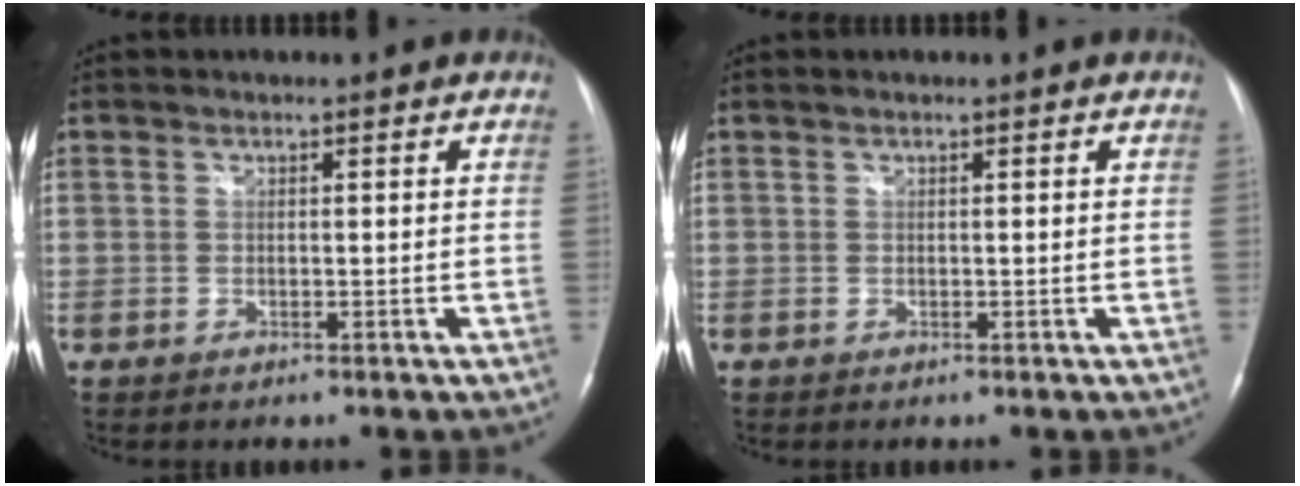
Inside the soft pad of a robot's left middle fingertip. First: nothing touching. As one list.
[{"total": 0.0}]